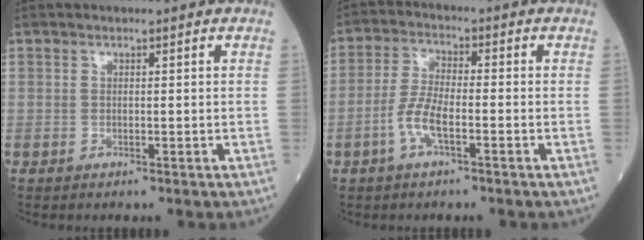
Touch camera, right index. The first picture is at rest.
{"total": 5.5, "force": [-2.3, 1.4, 4.8], "torque": [-0.106, 0.003, -0.048]}